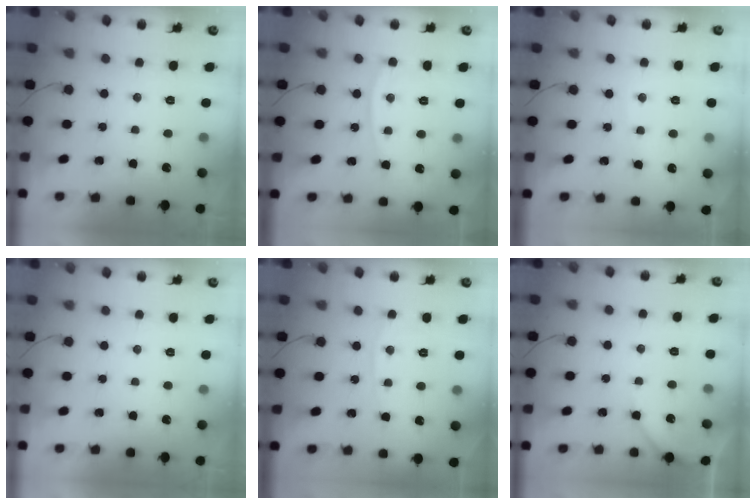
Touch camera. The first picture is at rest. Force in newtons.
{"total": 7.3, "press": 7.2, "slide": 1.1}
{"total": 1.5, "press": 1.4, "slide": 0.3}
{"total": 0.0}
{"total": 4.5, "press": 4.4, "slide": 0.7}
{"total": 5.1, "press": 5.1, "slide": 0.6}